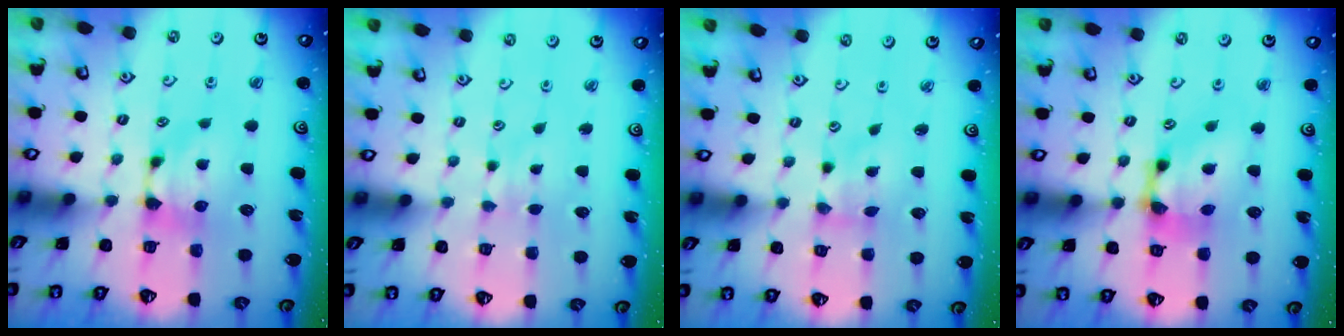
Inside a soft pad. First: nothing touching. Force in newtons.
{"total": 2.8, "press": 2.7, "slide": 0.4}
{"total": 1.8, "press": 1.5, "slide": 1.1}
{"total": 5.5, "press": 4.5, "slide": 3.1}